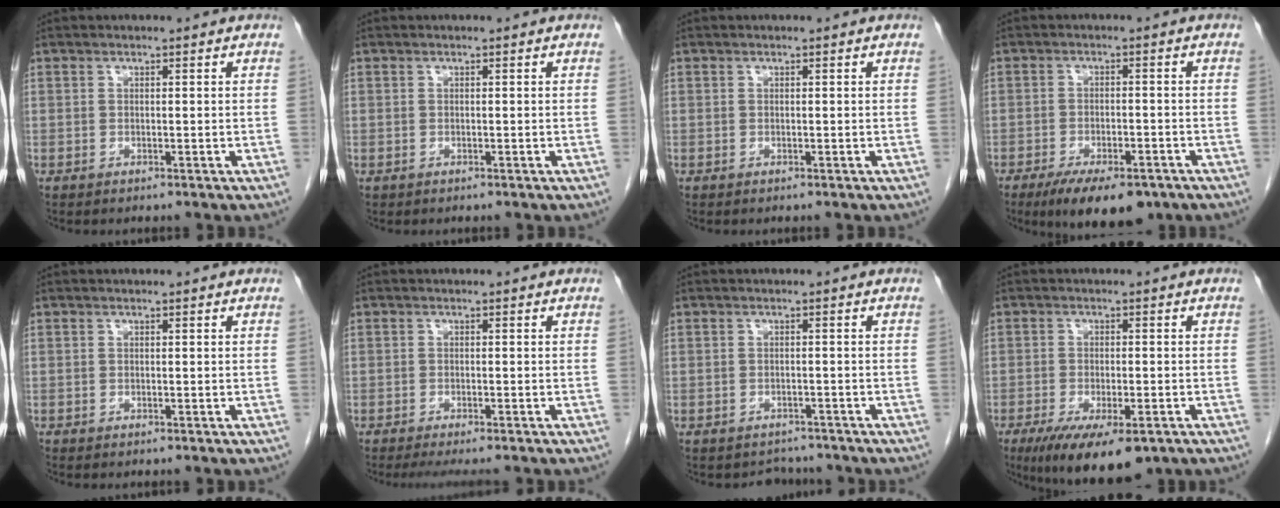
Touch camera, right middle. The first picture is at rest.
{"total": 0.0}
{"total": 0.0}
{"total": 10.5, "force": [-7.5, 3.6, 6.4], "torque": [-0.094, -0.010, -0.110]}
{"total": 0.0}
{"total": 5.6, "force": [-4.7, 0.6, 3.0], "torque": [-0.035, -0.011, -0.069]}
{"total": 2.9, "force": [-2.5, 1.3, -0.3], "torque": [-0.001, 0.005, -0.035]}
{"total": 11.1, "force": [-7.1, 3.4, 7.8], "torque": [-0.128, -0.021, -0.106]}